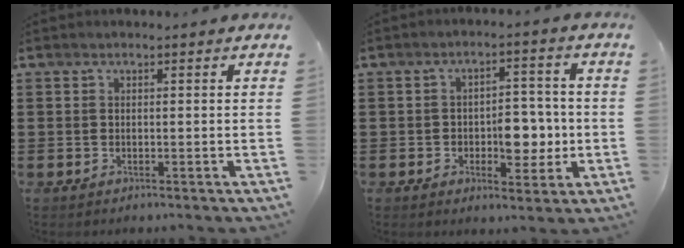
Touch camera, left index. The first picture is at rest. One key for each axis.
{"total": 6.7, "fx": -1.3, "fy": 3.9, "fz": 5.3, "tx": -0.080, "ty": 0.005, "tz": -0.028}